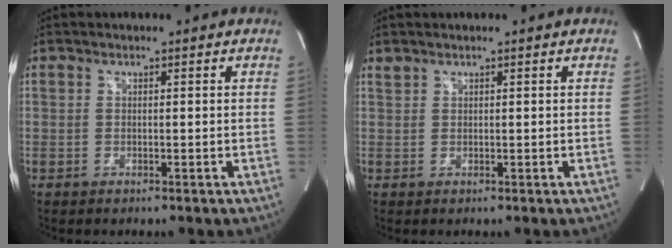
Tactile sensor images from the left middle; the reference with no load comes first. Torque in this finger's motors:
{"motor_torque": [0.04, -0.01, 0.05, 0.01]}